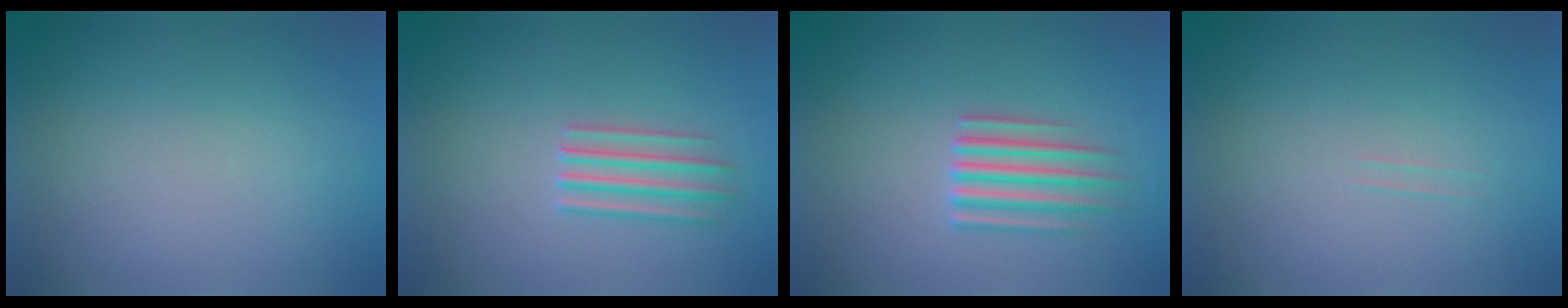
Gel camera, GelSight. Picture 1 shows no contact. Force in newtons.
{"total": 2.7}
{"total": 3.4}
{"total": 1.1}